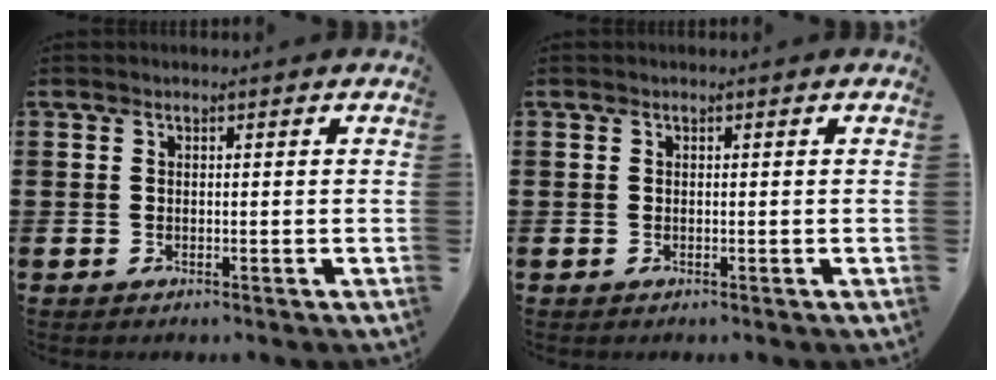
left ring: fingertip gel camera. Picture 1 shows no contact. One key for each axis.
{"total": 0.0}